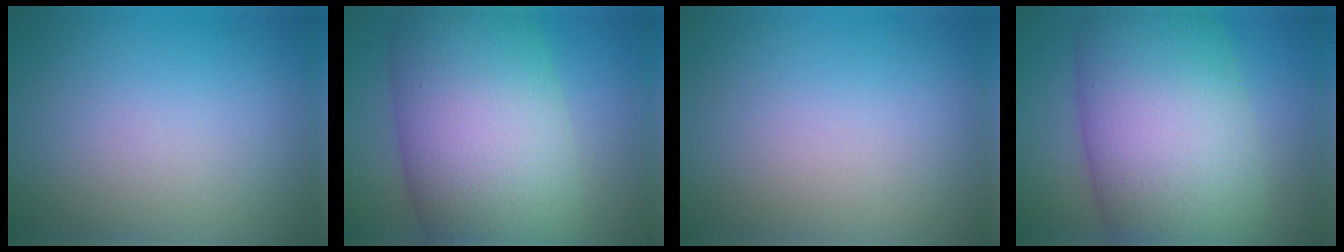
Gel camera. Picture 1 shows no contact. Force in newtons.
{"total": 14.4, "press": 14.4, "slide": 0.3}
{"total": 0.0}
{"total": 14.6, "press": 14.6, "slide": 0.4}